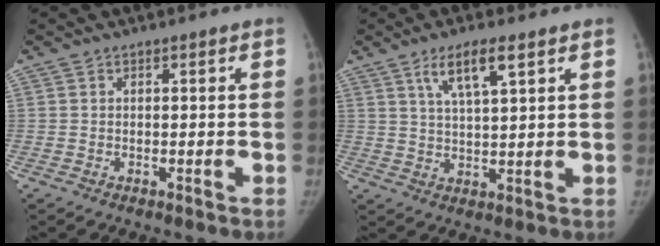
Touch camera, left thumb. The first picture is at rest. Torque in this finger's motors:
{"motor_torque": [0.45, 0.03, 0.69, -0.81, 0.13]}